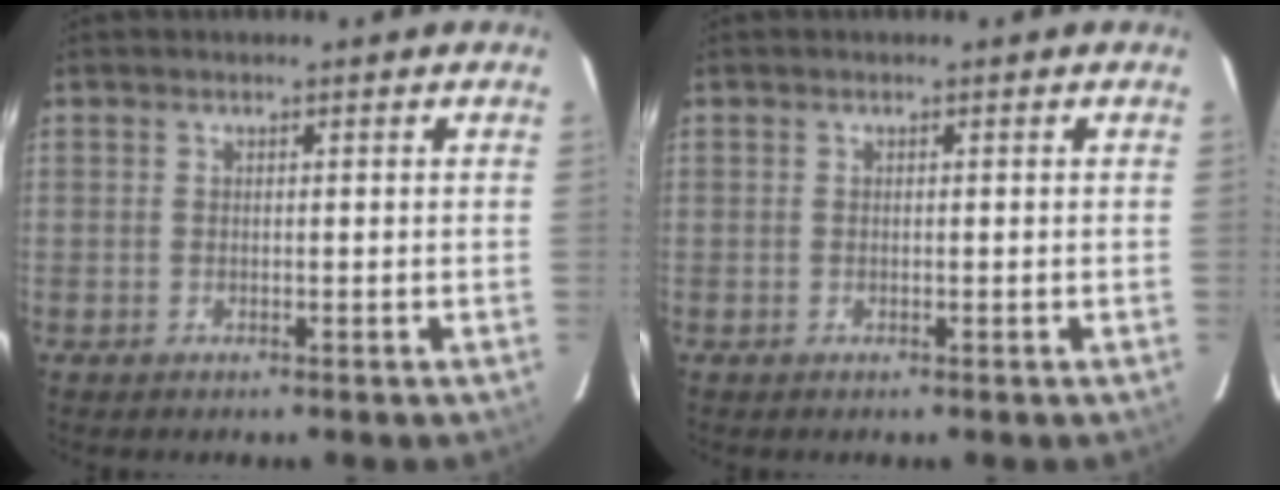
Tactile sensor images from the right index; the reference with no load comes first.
{"total": 0.0}